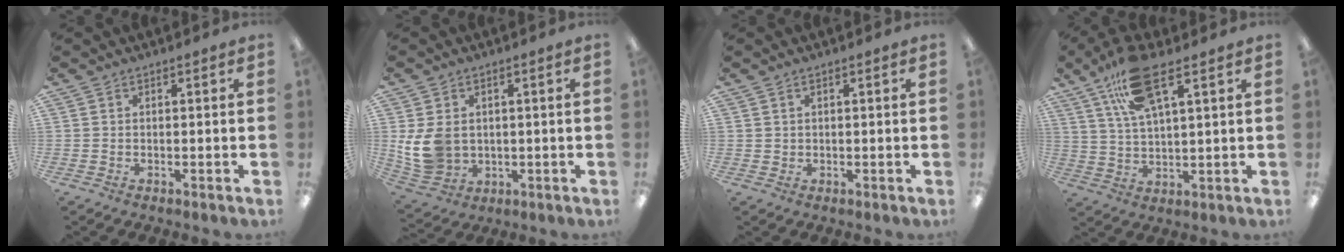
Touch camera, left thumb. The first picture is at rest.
{"total": 9.1, "force": [0.6, 7.4, 5.4], "torque": [-0.133, 0.008, 0.015]}
{"total": 1.1, "force": [0.6, 0.8, 0.2], "torque": [-0.006, 0.003, 0.011]}
{"total": 14.3, "force": [8.4, 5.1, 10.4], "torque": [-0.197, -0.009, 0.150]}